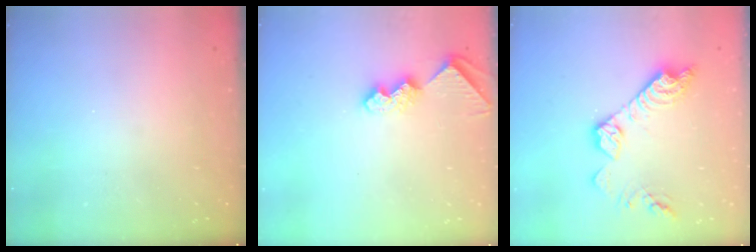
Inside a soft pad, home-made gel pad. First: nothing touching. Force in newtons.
{"total": 8.2, "press": 8.2, "slide": 0.4}
{"total": 15.1, "press": 15.1, "slide": 0.8}